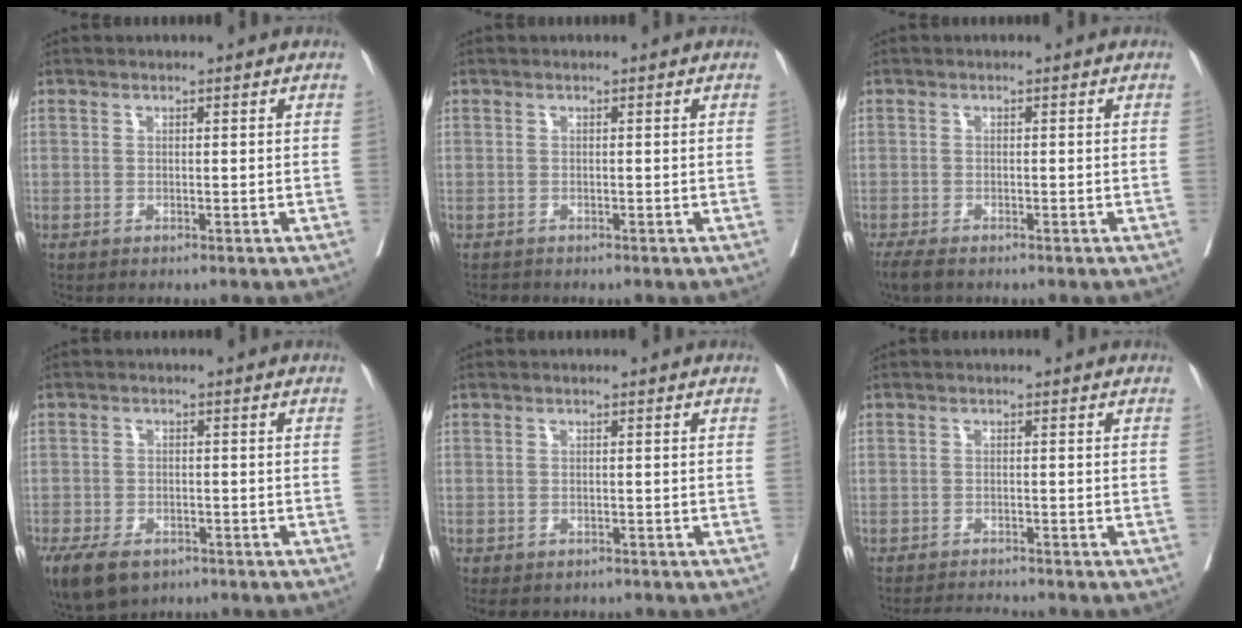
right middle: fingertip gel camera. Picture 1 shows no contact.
{"total": 1.0, "force": [-0.9, 0.4, 0.0], "torque": [-0.008, -0.002, -0.016]}
{"total": 3.2, "force": [-2.5, 0.9, 1.8], "torque": [-0.035, -0.010, -0.039]}
{"total": 9.4, "force": [-6.2, 5.1, 4.9], "torque": [-0.104, -0.011, -0.095]}
{"total": 4.4, "force": [-3.5, 2.4, 1.2], "torque": [-0.016, -0.001, -0.044]}
{"total": 2.9, "force": [-2.9, -0.5, 0.1], "torque": [-0.005, -0.018, -0.048]}